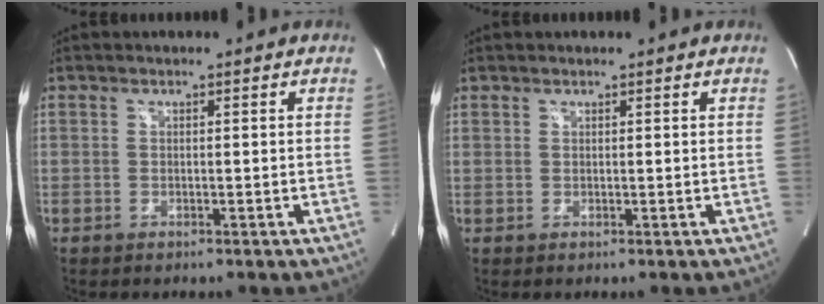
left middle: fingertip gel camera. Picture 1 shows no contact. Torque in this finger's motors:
{"motor_torque": [1.09, -1.05, 0.04, -0.21]}